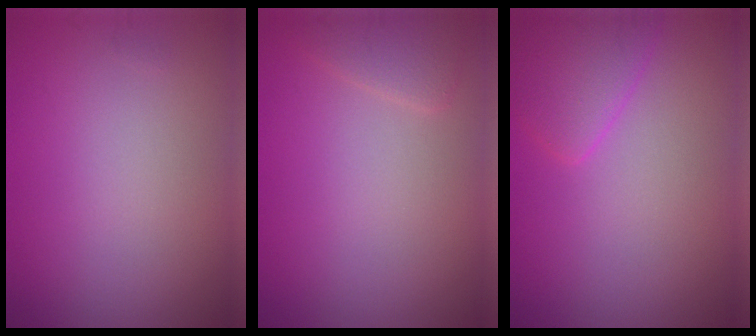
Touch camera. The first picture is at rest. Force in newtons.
{"total": 1.6, "press": 1.6, "slide": 0.2}
{"total": 3.0, "press": 2.9, "slide": 0.3}